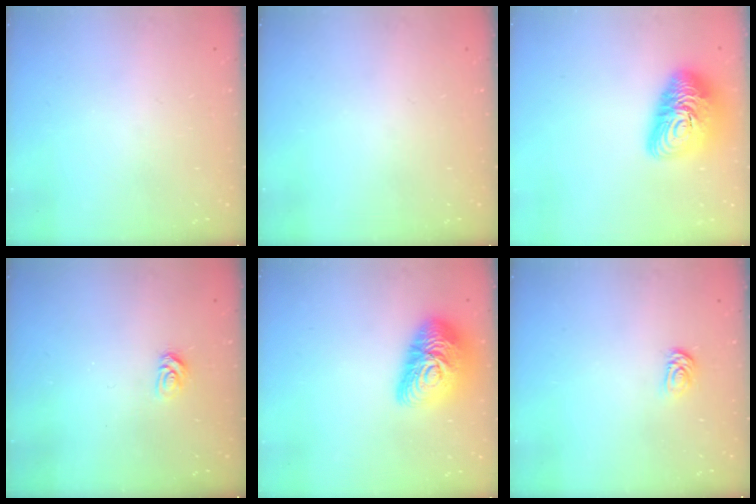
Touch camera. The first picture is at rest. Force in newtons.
{"total": 0.0}
{"total": 16.0, "press": 16.0, "slide": 1.2}
{"total": 4.4, "press": 4.3, "slide": 0.5}
{"total": 16.1, "press": 16.1, "slide": 0.9}
{"total": 3.5, "press": 3.5, "slide": 0.4}